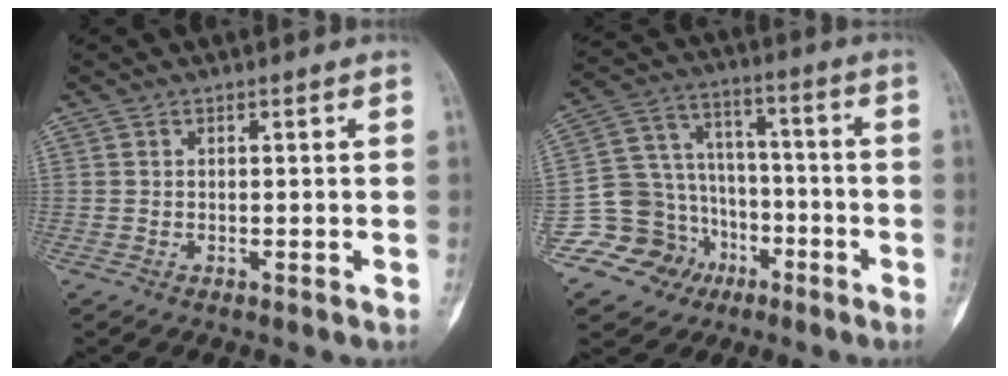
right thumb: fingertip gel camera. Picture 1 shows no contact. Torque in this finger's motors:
{"motor_torque": [0.74, -0.26, 0.02, -0.78, 0.06]}